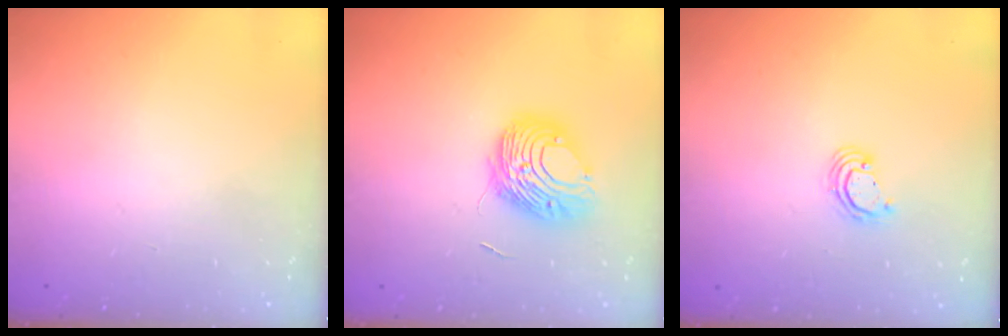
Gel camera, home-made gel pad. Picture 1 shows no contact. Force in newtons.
{"total": 9.8, "press": 9.7, "slide": 1.2}
{"total": 2.8, "press": 2.8, "slide": 0.2}